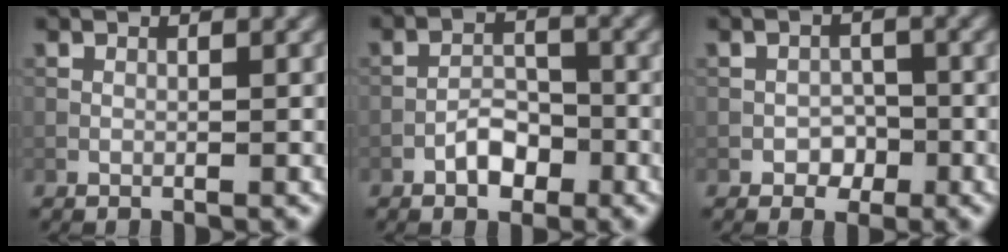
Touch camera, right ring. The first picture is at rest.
{"total": 2.7, "force": [-1.6, 1.5, 1.6], "torque": [-0.019, 0.010, -0.029]}
{"total": 1.9, "force": [-0.9, 1.6, 0.6], "torque": [-0.002, 0.002, -0.017]}